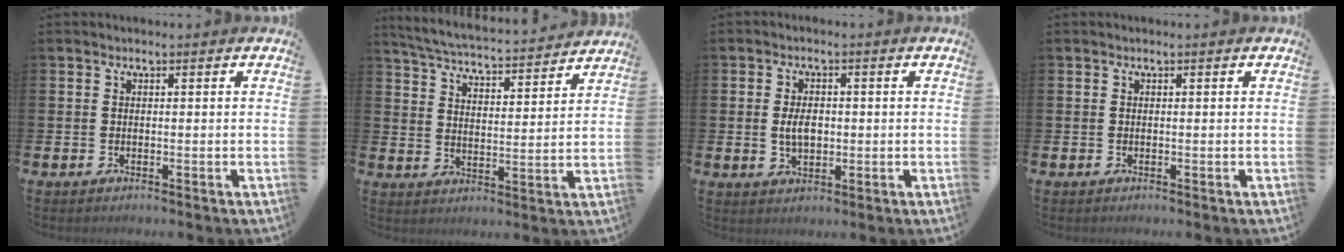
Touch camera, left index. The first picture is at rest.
{"total": 5.3, "force": [5.2, 0.3, 1.0], "torque": [-0.044, -0.041, 0.087]}
{"total": 3.6, "force": [0.1, 2.2, 2.9], "torque": [-0.041, 0.002, -0.003]}
{"total": 0.0}